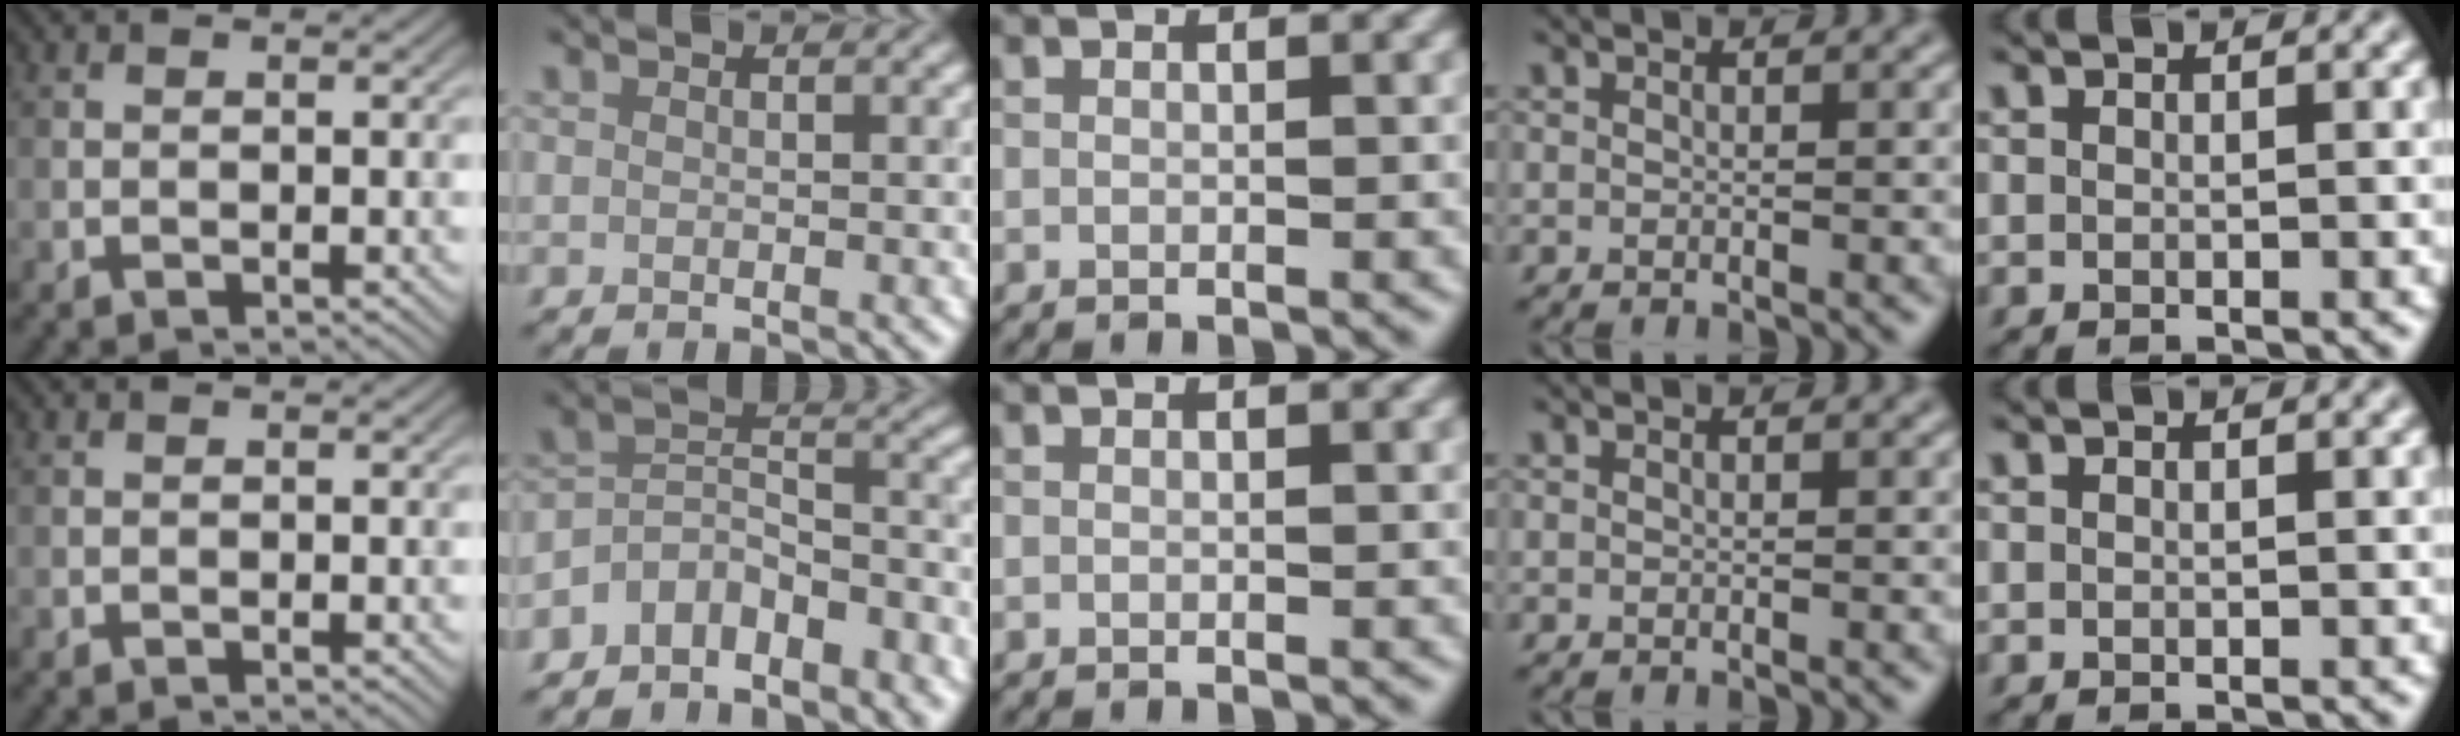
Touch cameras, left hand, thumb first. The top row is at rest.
{"index": {"total": 7.5, "force": [-5.5, 3.7, 3.6], "torque": [-0.049, 0.000, -0.106]}}